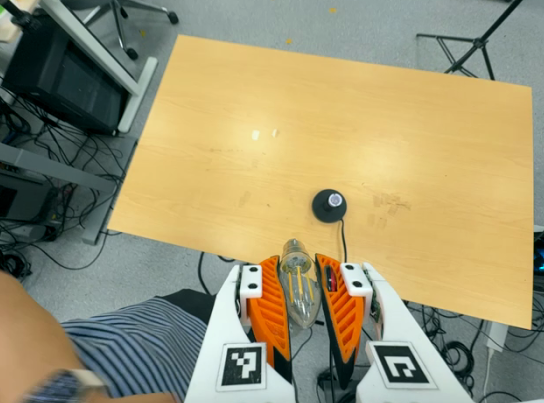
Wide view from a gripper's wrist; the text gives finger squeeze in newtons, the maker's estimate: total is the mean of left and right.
{"total": 24.1, "left": 27.2, "right": 21.1}